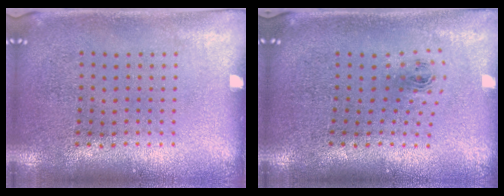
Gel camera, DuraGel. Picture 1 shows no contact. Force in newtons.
{"total": 0.9, "press": 0.3, "slide": 0.8}